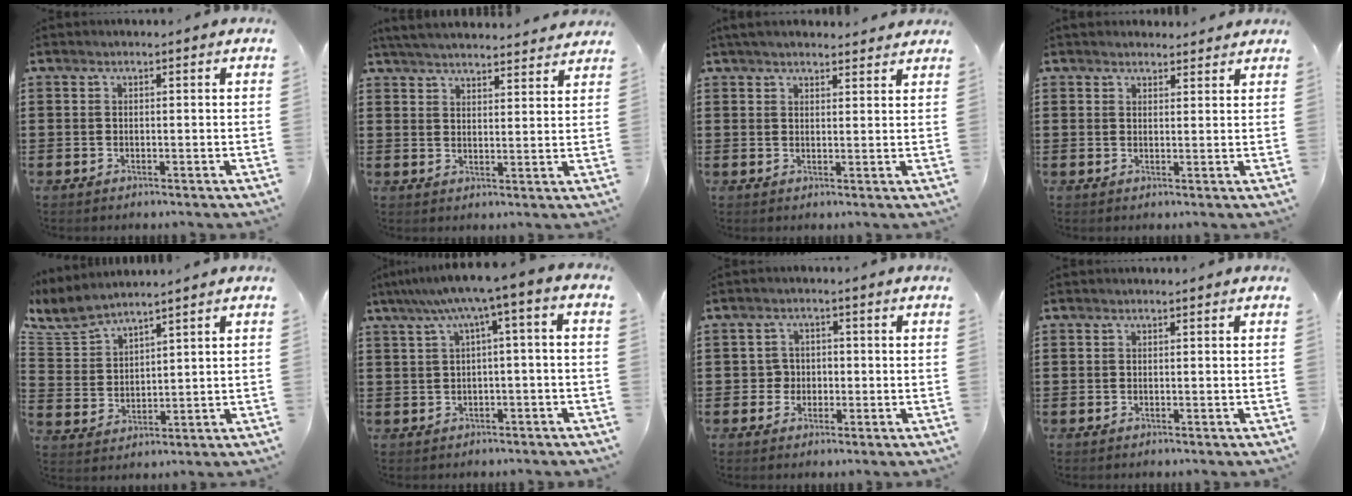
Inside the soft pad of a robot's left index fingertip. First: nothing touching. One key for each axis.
{"total": 4.6, "fx": 4.5, "fy": 0.0, "fz": 0.8, "tx": -0.031, "ty": -0.019, "tz": 0.082}
{"total": 3.0, "fx": 2.8, "fy": 0.4, "fz": 0.9, "tx": -0.025, "ty": 0.000, "tz": 0.054}
{"total": 2.0, "fx": 1.9, "fy": 0.5, "fz": 0.0, "tx": -0.005, "ty": 0.001, "tz": 0.039}
{"total": 4.7, "fx": 4.4, "fy": 1.3, "fz": 1.2, "tx": -0.046, "ty": -0.017, "tz": 0.079}
{"total": 5.4, "fx": 0.8, "fy": 0.0, "fz": 5.3, "tx": -0.105, "ty": -0.012, "tz": 0.006}
{"total": 2.8, "fx": -0.7, "fy": 2.6, "fz": 0.8, "tx": -0.026, "ty": 0.005, "tz": -0.018}
{"total": 0.0}